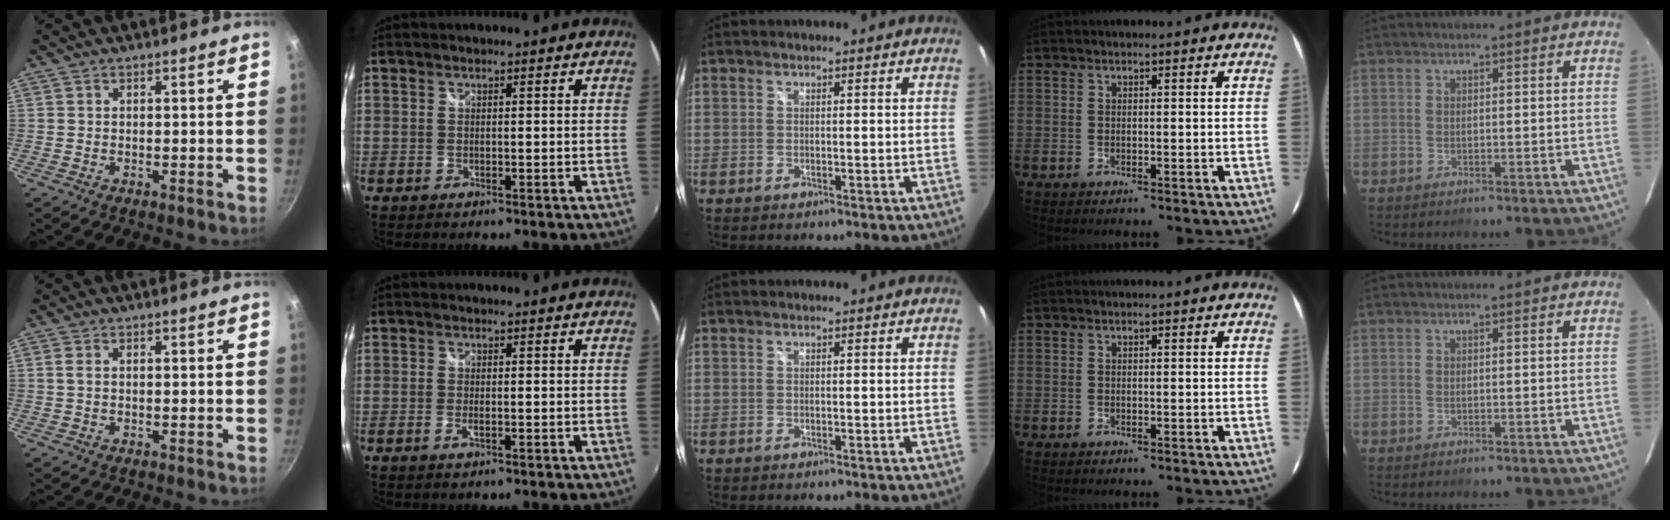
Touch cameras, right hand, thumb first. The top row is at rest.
{"thumb": {"total": 1.4, "force": [0.1, 0.8, 1.2], "torque": [-0.028, 0.003, -0.001]}, "index": {"total": 1.6, "force": [-0.6, 0.5, 1.4], "torque": [-0.028, -0.002, -0.009]}}